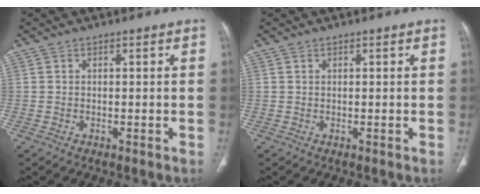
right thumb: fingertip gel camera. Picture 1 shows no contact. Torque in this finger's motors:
{"motor_torque": [-0.02, 0.02, -0.07, 0.07, 0.00]}